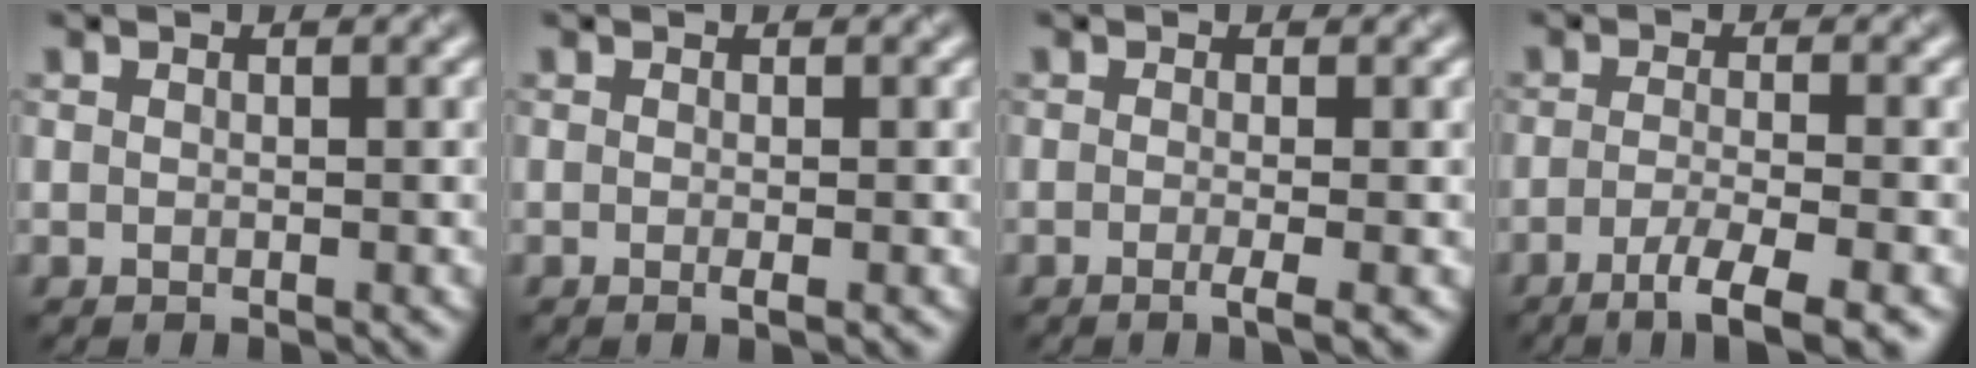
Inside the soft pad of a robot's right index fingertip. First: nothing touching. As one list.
[{"total": 0.9, "force": [-0.2, 0.2, 0.8], "torque": [-0.012, -0.006, -0.004]}, {"total": 2.3, "force": [-0.6, 0.6, 2.1], "torque": [-0.026, -0.006, -0.013]}, {"total": 4.5, "force": [-2.5, 0.9, 3.7], "torque": [-0.061, -0.003, -0.049]}]